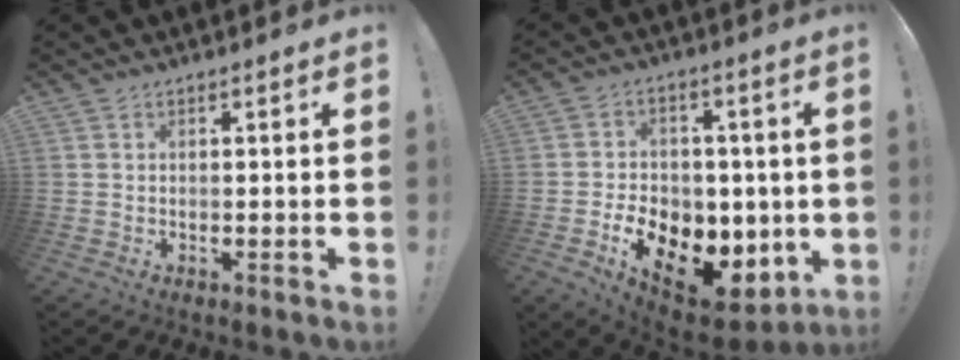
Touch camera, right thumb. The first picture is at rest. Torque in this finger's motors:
{"motor_torque": [0.19, 0.96, 1.28, -1.05, 0.13]}